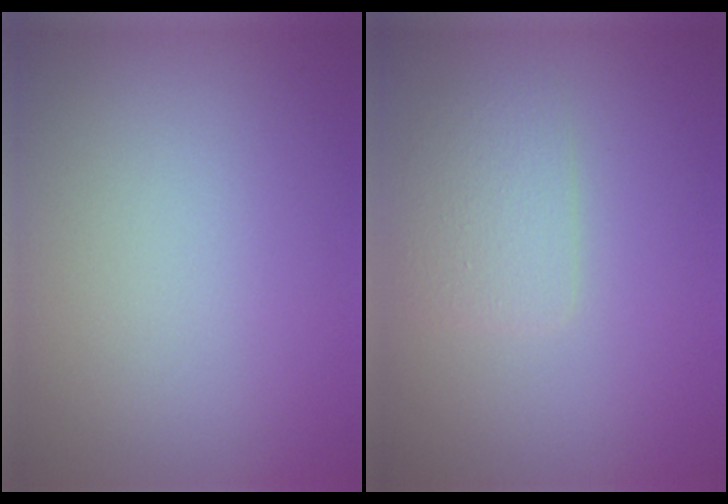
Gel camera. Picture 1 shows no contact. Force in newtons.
{"total": 2.3, "press": 2.3, "slide": 0.1}